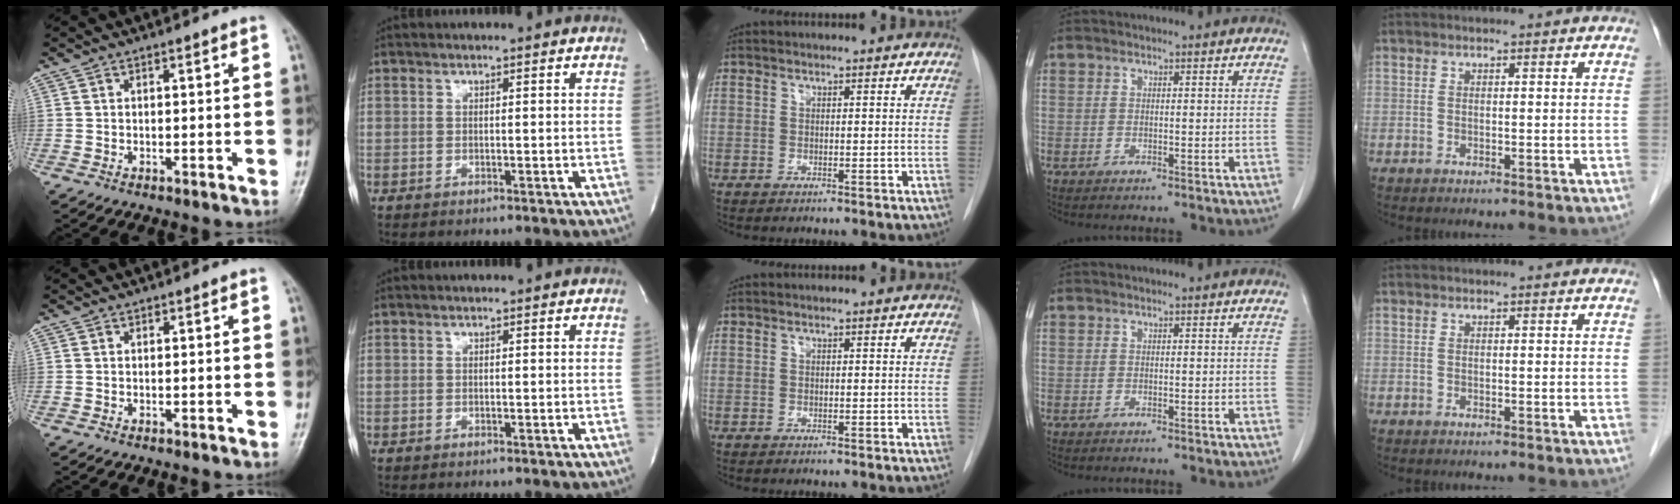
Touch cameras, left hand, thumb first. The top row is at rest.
{}